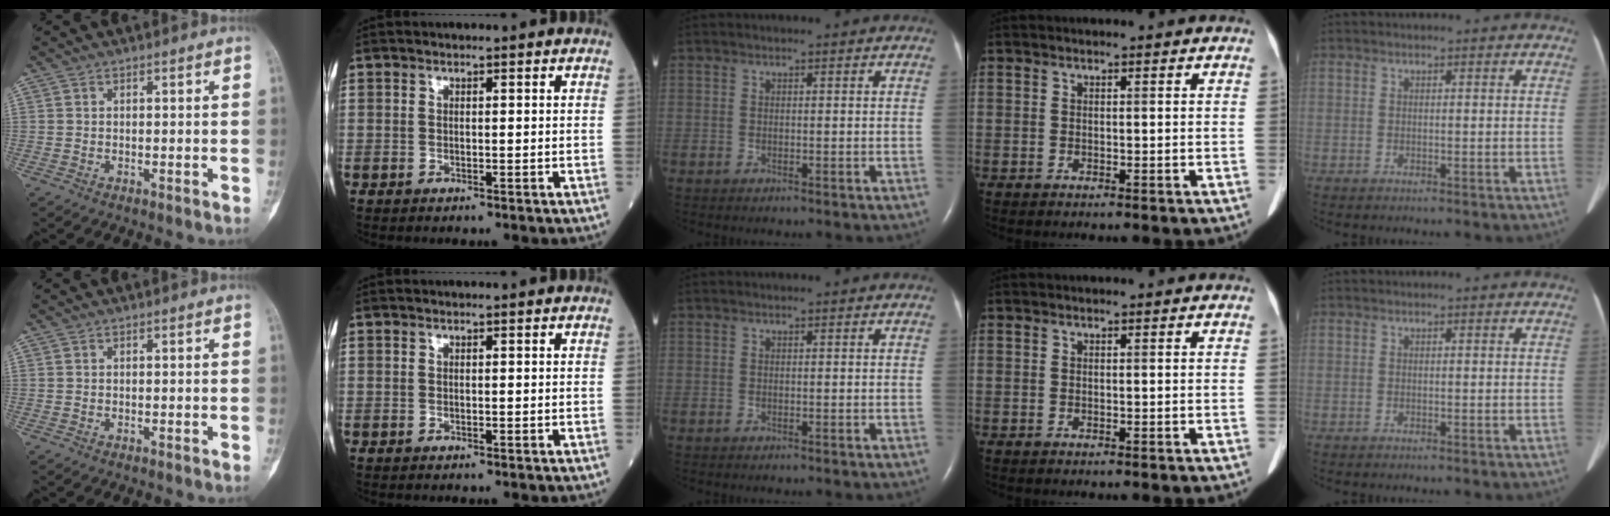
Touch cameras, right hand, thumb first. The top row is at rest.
{}